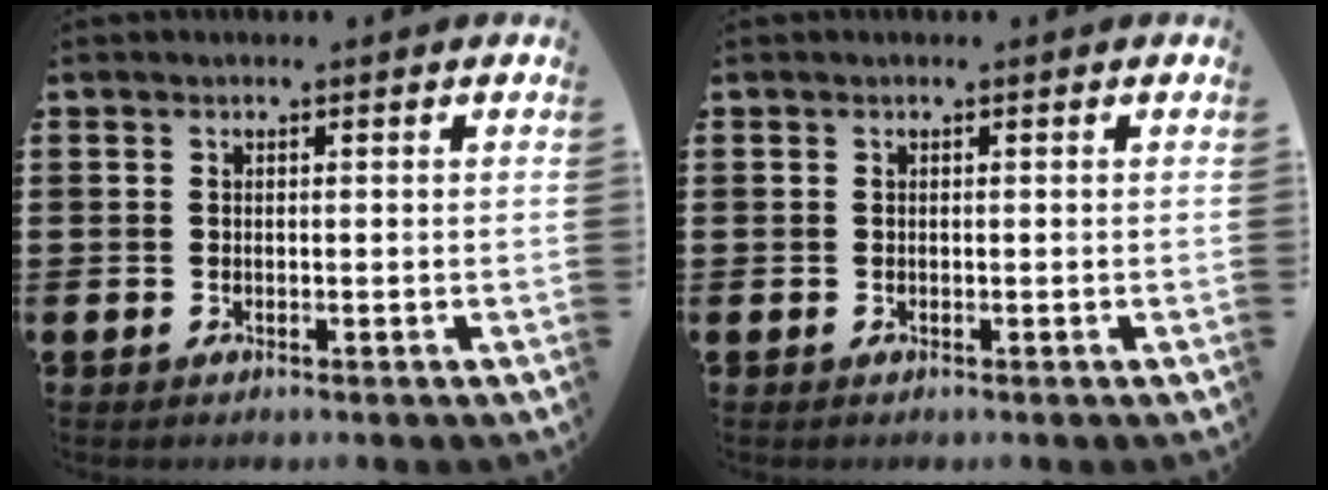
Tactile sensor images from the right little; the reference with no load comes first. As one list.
[{"total": 0.0}]